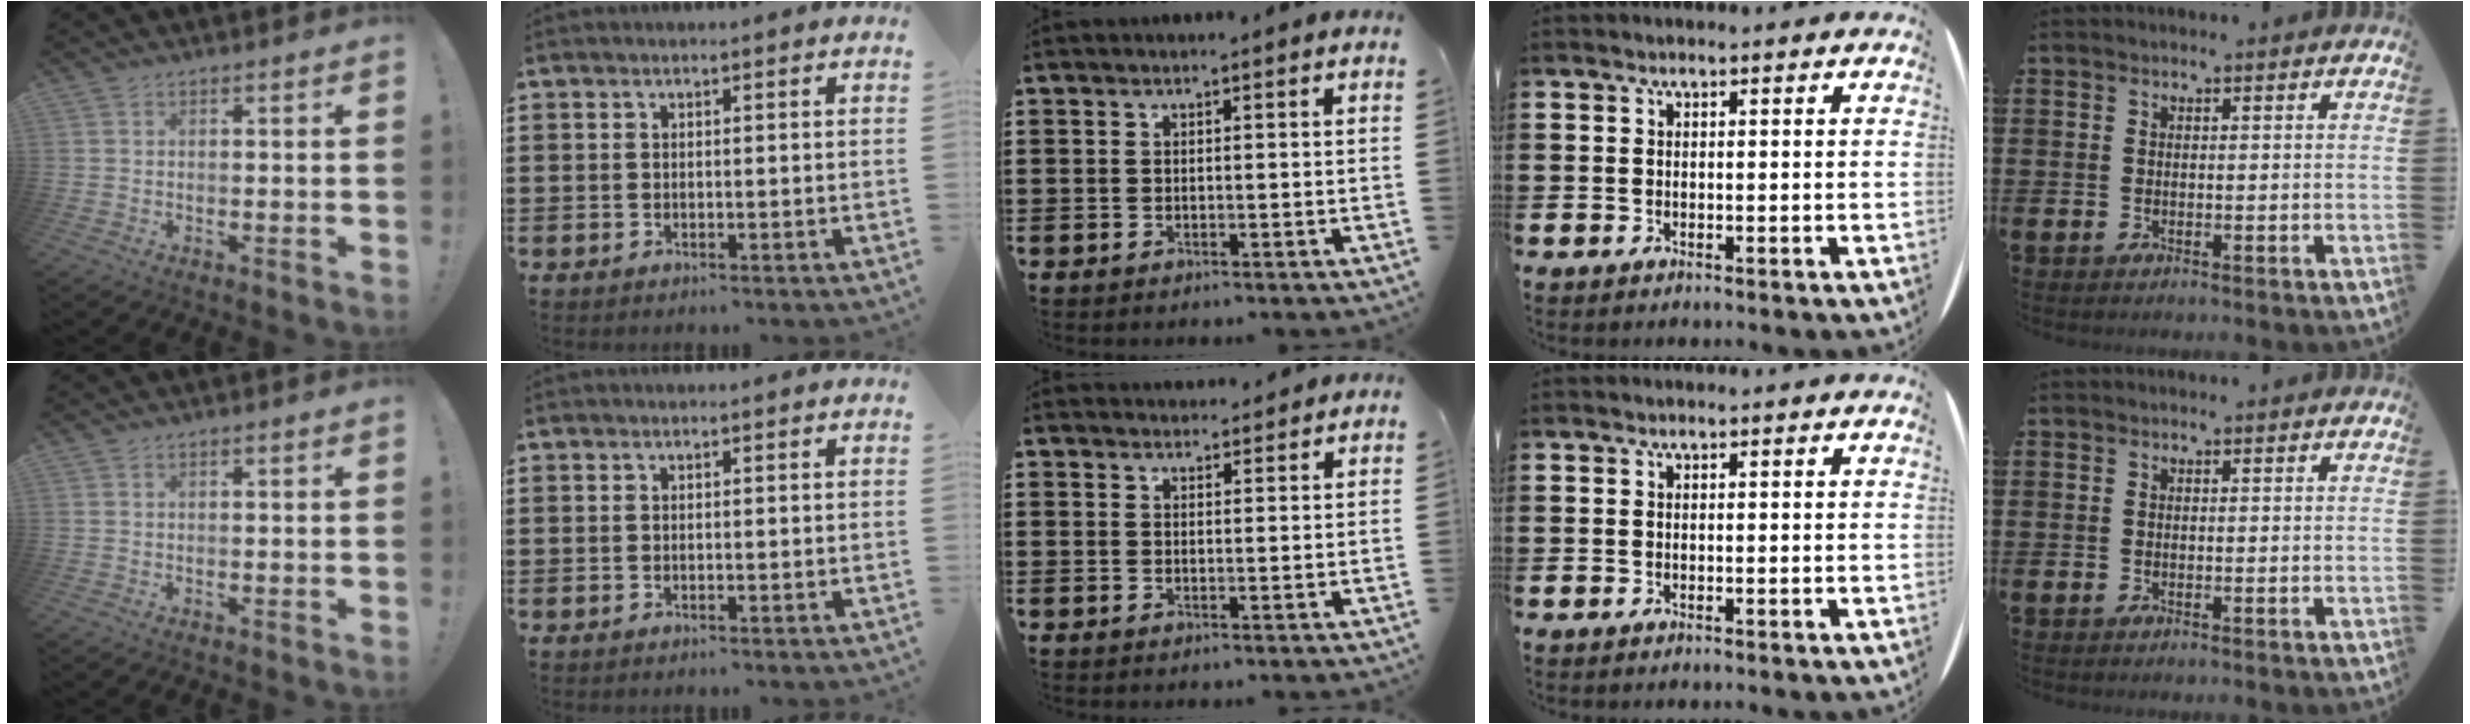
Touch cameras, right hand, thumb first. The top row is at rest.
{"middle": {"total": 2.1, "force": [2.1, 0.4, -0.1], "torque": [0.004, -0.001, 0.039]}}